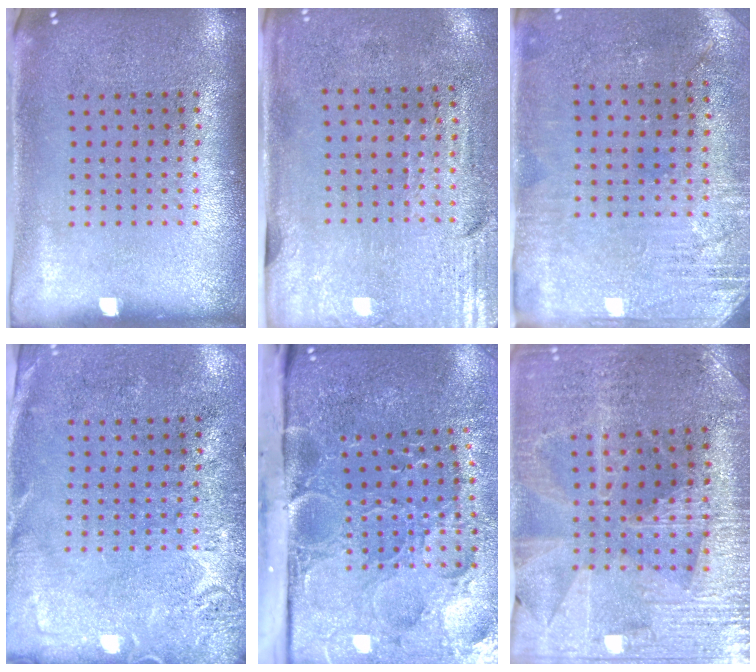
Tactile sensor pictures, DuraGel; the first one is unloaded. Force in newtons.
{"total": 3.0, "press": 2.5, "slide": 1.6}
{"total": 2.8, "press": 2.5, "slide": 1.3}
{"total": 2.7, "press": 2.3, "slide": 1.5}
{"total": 5.4, "press": 4.1, "slide": 3.4}
{"total": 3.0, "press": 2.9, "slide": 0.5}